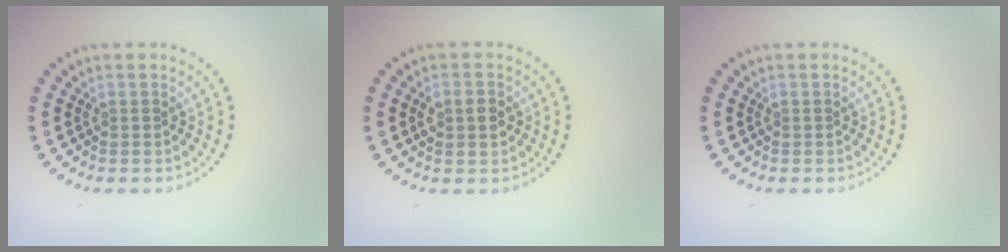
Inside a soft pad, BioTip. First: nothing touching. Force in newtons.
{"total": 2.9, "press": 2.9, "slide": 0.2}
{"total": 0.0}